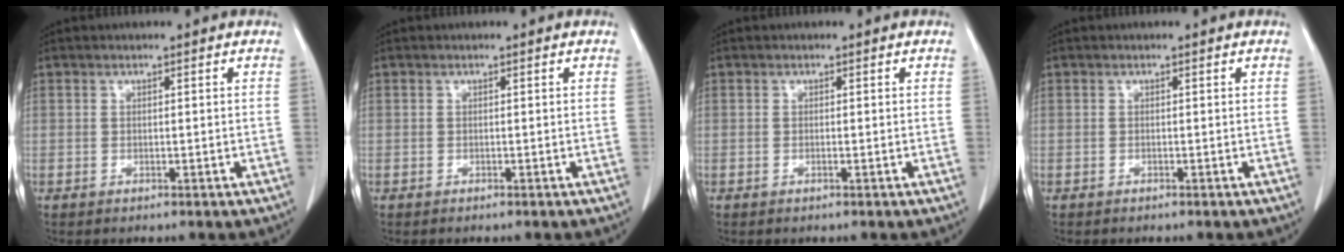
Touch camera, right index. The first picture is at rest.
{"total": 0.0}
{"total": 0.0}
{"total": 0.0}